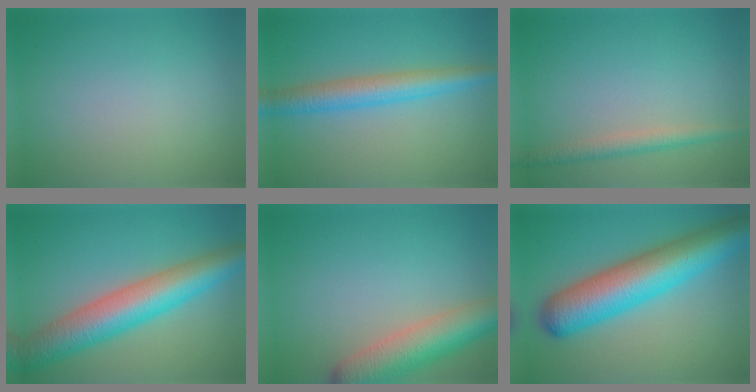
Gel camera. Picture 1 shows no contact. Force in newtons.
{"total": 4.5, "press": 4.5, "slide": 0.0}
{"total": 2.2, "press": 2.2, "slide": 0.0}
{"total": 8.9, "press": 8.9, "slide": 0.1}
{"total": 7.2, "press": 7.2, "slide": 0.4}
{"total": 10.4, "press": 10.4, "slide": 0.2}